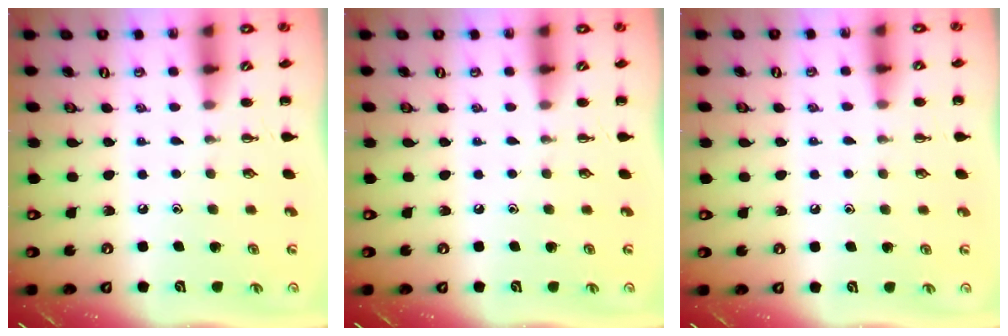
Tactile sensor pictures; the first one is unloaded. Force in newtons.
{"total": 0.0}
{"total": 6.1, "press": 5.7, "slide": 2.2}